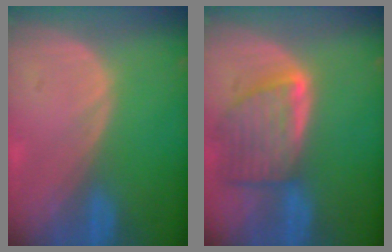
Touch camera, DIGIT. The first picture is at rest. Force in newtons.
{"total": 8.1, "press": 7.4, "slide": 3.3}